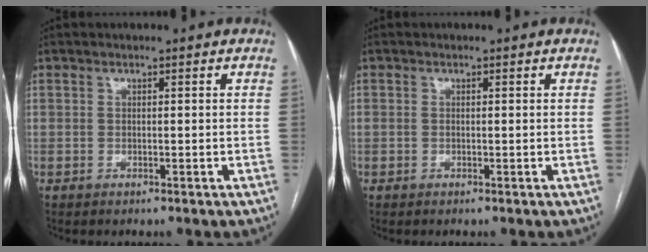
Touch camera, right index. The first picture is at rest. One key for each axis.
{"total": 0.0}